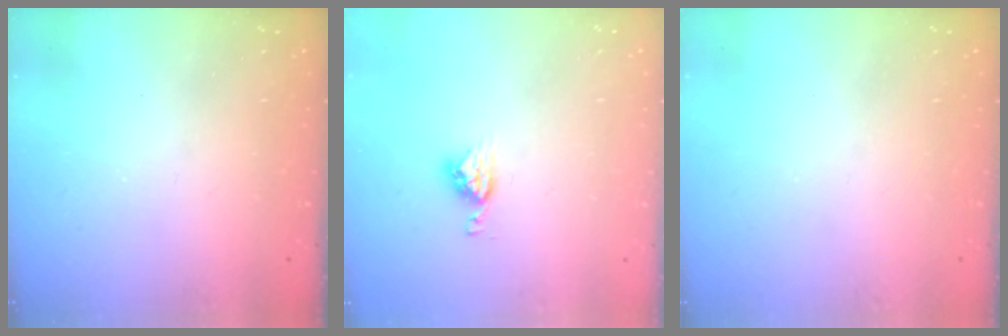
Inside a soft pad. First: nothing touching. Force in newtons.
{"total": 5.3, "press": 5.3, "slide": 0.1}
{"total": 0.0}